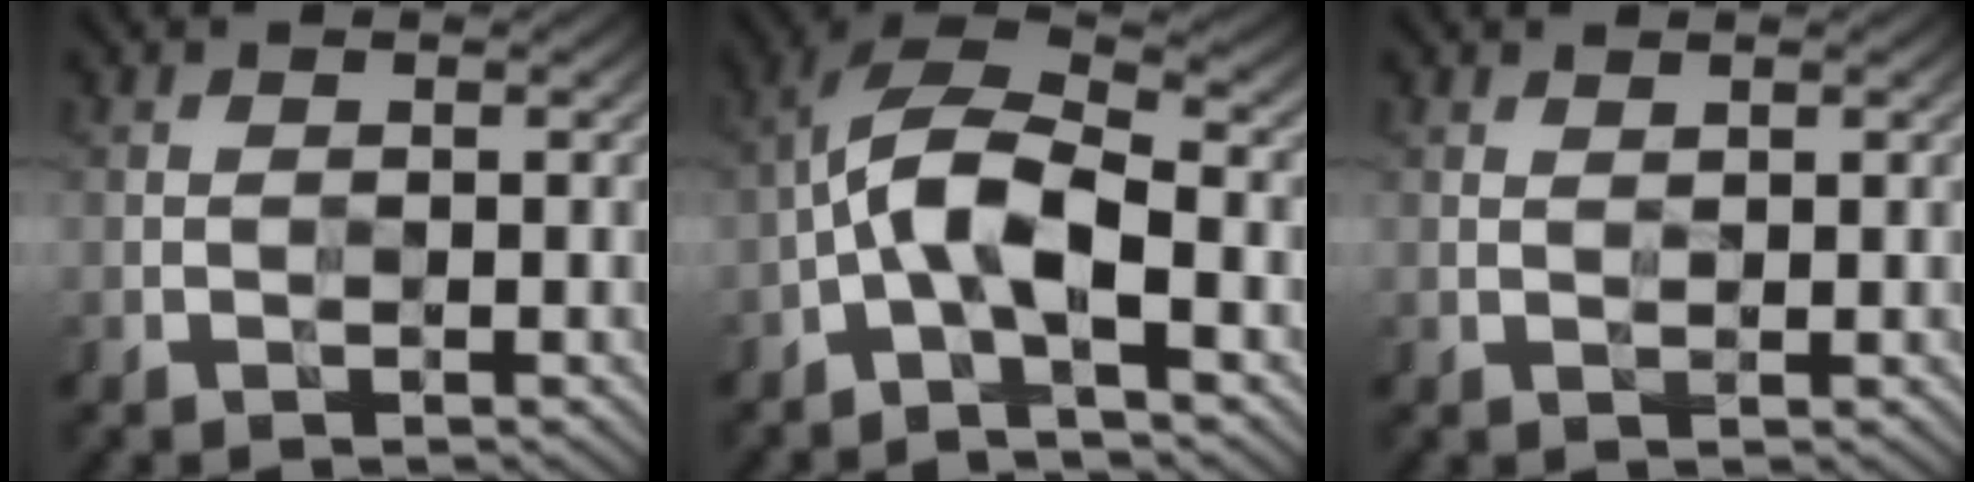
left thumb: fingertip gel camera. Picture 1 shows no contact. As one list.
[{"total": 8.8, "force": [-2.2, 3.4, 7.8], "torque": [-0.155, 0.016, -0.058]}, {"total": 0.9, "force": [0.9, 0.0, 0.1], "torque": [-0.002, -0.001, 0.016]}]